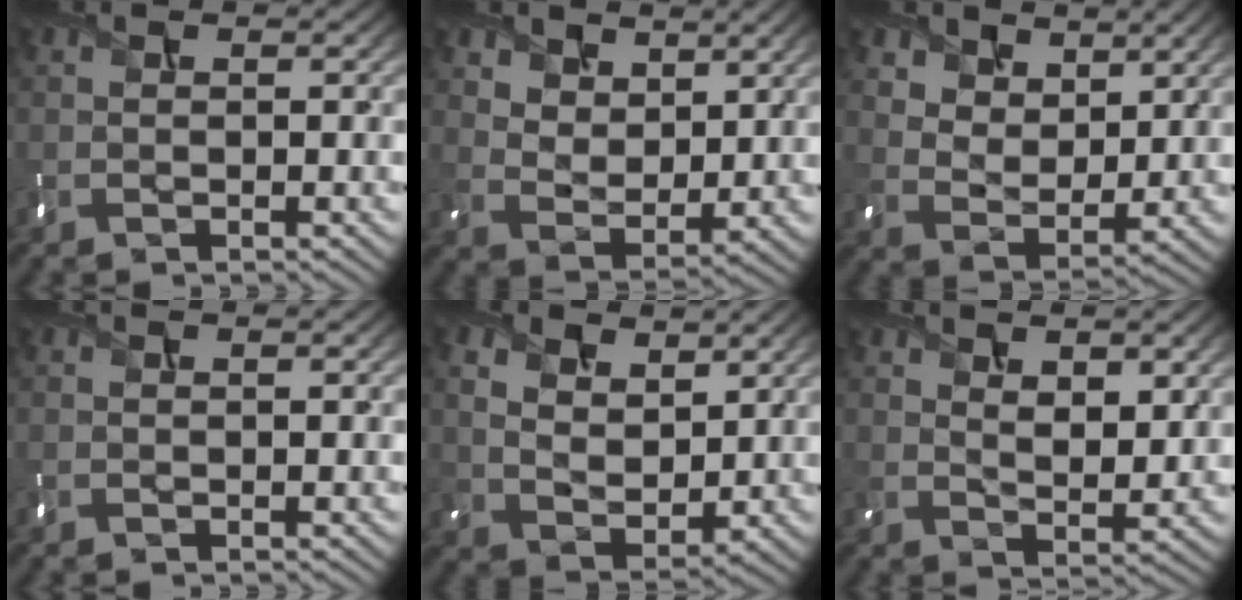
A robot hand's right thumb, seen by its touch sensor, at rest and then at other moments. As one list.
[{"total": 6.0, "force": [4.1, 3.5, 2.7], "torque": [-0.068, -0.017, 0.082]}, {"total": 6.8, "force": [4.8, 3.9, 2.9], "torque": [-0.075, -0.022, 0.100]}, {"total": 0.0}, {"total": 7.7, "force": [4.3, 4.7, 4.3], "torque": [-0.129, -0.007, 0.085]}, {"total": 5.1, "force": [2.8, 2.5, 3.4], "torque": [-0.069, -0.013, 0.055]}]